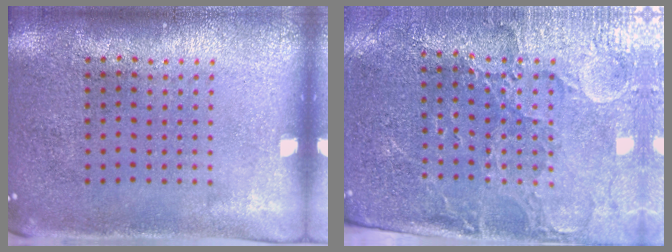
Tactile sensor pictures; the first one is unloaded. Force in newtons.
{"total": 3.5, "press": 3.3, "slide": 1.1}